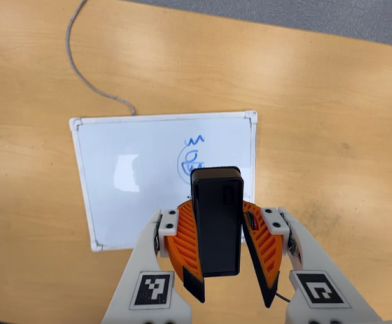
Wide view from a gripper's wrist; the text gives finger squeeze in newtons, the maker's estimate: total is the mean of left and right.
{"total": 8.0, "left": 8.5, "right": 7.4}